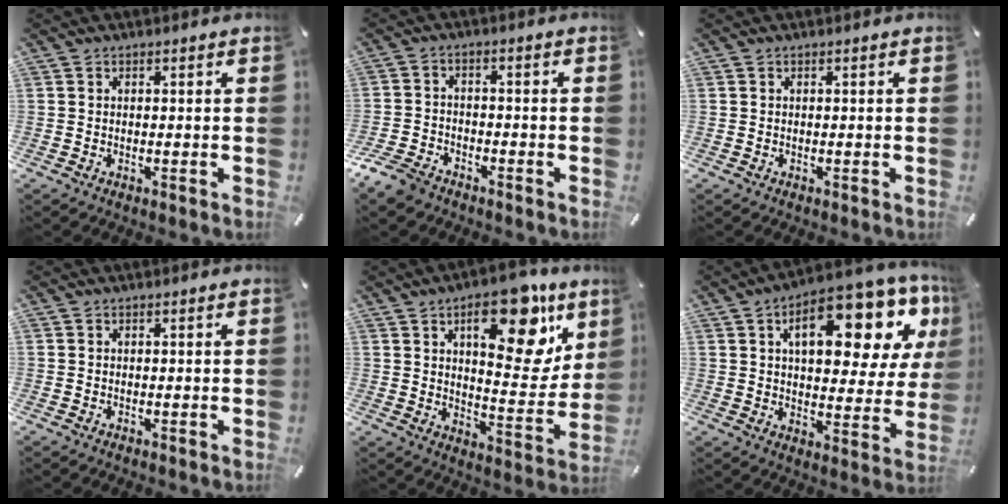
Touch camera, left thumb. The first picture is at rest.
{"total": 6.3, "force": [-5.0, 3.0, 2.2], "torque": [-0.061, 0.018, -0.102]}
{"total": 0.0}
{"total": 0.0}
{"total": 19.9, "force": [10.5, 8.9, 14.3], "torque": [-0.174, -0.059, 0.162]}
{"total": 20.8, "force": [10.1, 9.7, 15.3], "torque": [-0.213, -0.058, 0.158]}